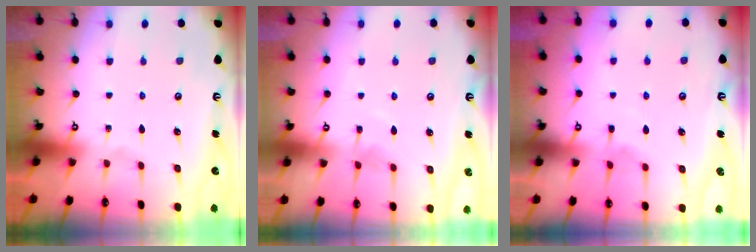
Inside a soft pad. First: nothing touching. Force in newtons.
{"total": 6.0, "press": 6.0, "slide": 0.6}
{"total": 3.3, "press": 3.2, "slide": 0.4}